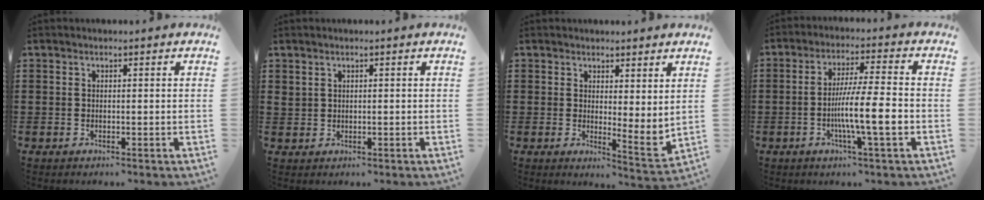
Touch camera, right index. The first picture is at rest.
{"total": 1.0, "force": [0.8, 0.6, 0.2], "torque": [-0.007, 0.004, 0.014]}
{"total": 3.4, "force": [2.9, 0.9, 1.5], "torque": [-0.025, -0.019, 0.050]}
{"total": 9.2, "force": [-2.2, 0.7, 8.9], "torque": [-0.163, -0.008, -0.043]}